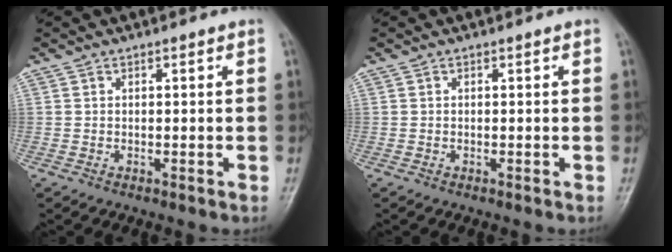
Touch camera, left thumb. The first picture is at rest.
{"total": 0.0}